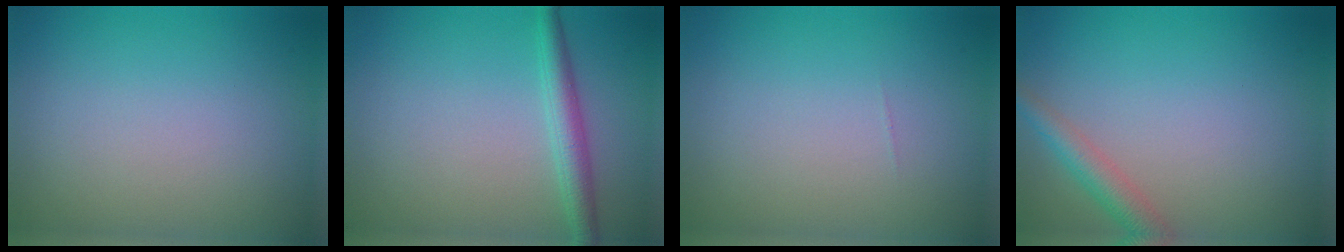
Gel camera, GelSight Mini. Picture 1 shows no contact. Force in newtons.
{"total": 2.6, "press": 2.6, "slide": 0.1}
{"total": 0.0}
{"total": 2.7, "press": 2.7, "slide": 0.1}